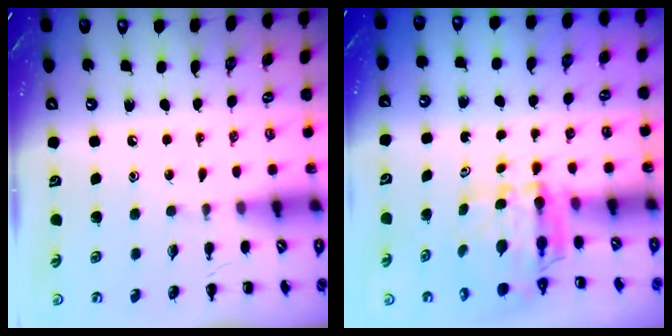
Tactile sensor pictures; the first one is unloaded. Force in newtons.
{"total": 5.6, "press": 5.5, "slide": 0.7}